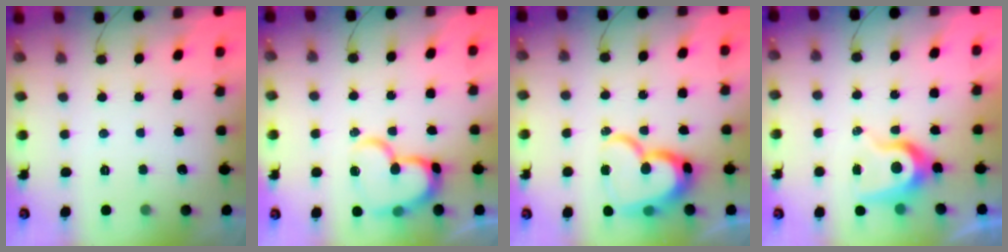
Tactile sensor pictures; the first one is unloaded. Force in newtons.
{"total": 16.3, "press": 16.2, "slide": 1.6}
{"total": 18.8, "press": 18.8, "slide": 1.8}
{"total": 9.1, "press": 9.1, "slide": 0.7}